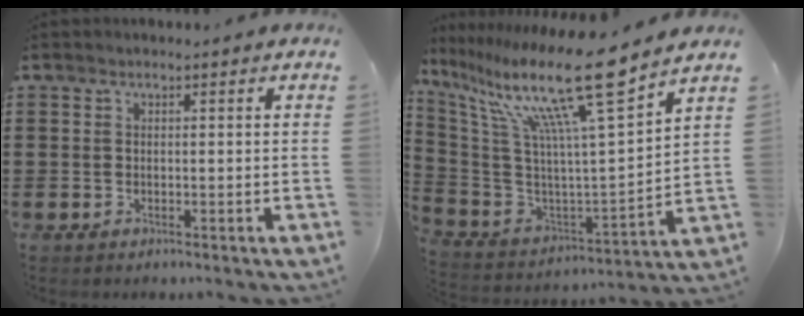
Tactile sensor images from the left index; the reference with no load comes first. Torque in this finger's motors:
{"motor_torque": [0.55, -1.38, 1.06, 0.21]}